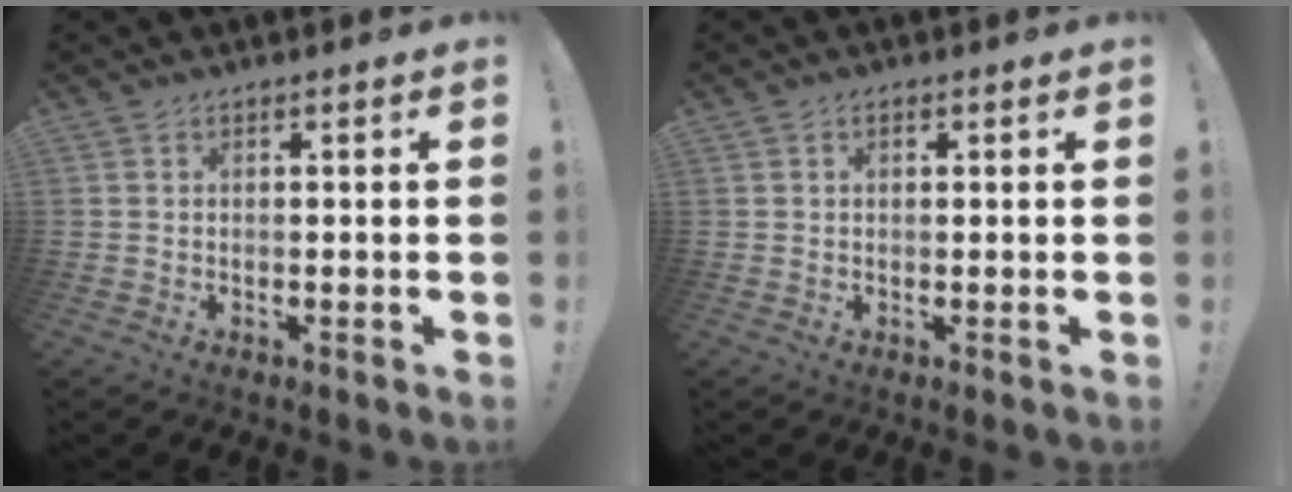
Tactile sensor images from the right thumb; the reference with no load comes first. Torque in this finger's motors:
{"motor_torque": [0.04, -0.12, 0.06, 0.00, 0.11]}